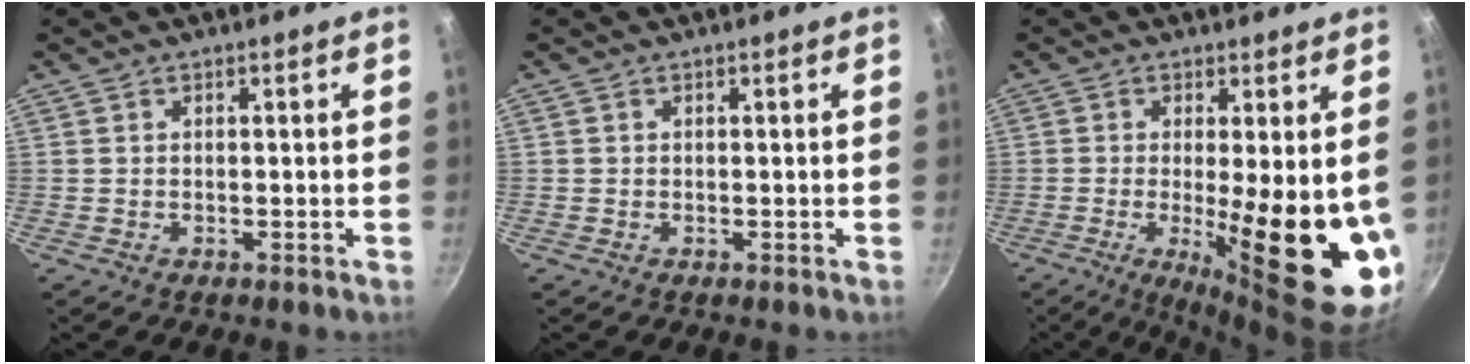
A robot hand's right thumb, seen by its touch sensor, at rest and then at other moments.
{"total": 0.0}
{"total": 18.1, "force": [-1.4, 5.2, 17.2], "torque": [-0.221, -0.035, -0.009]}